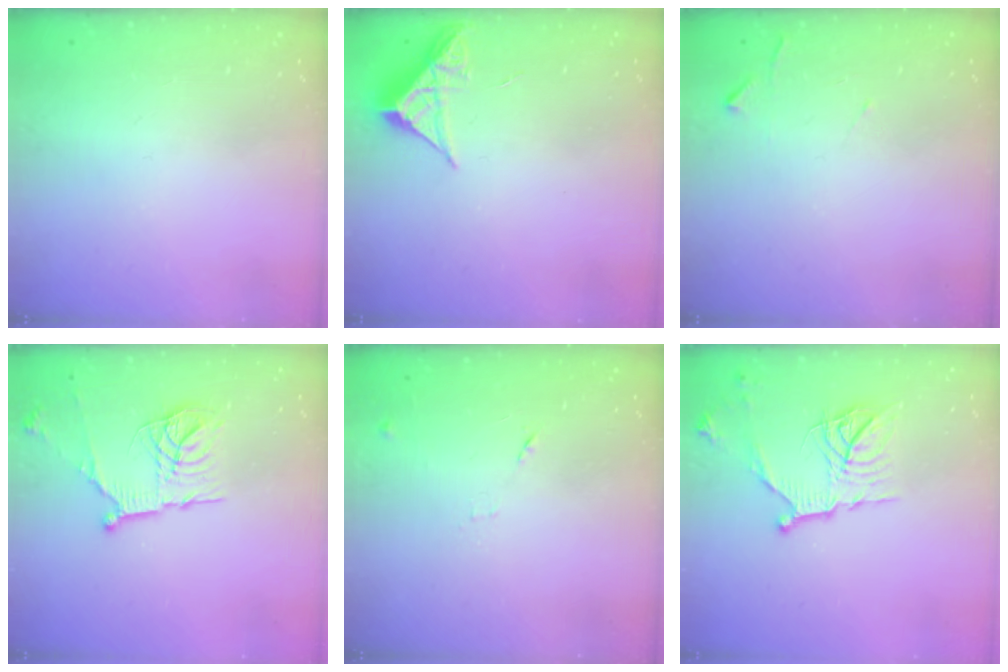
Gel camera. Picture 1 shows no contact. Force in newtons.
{"total": 5.2, "press": 5.1, "slide": 0.3}
{"total": 4.7, "press": 4.6, "slide": 0.6}
{"total": 15.2, "press": 15.2, "slide": 0.8}
{"total": 9.2, "press": 9.1, "slide": 0.7}
{"total": 14.7, "press": 14.7, "slide": 0.2}